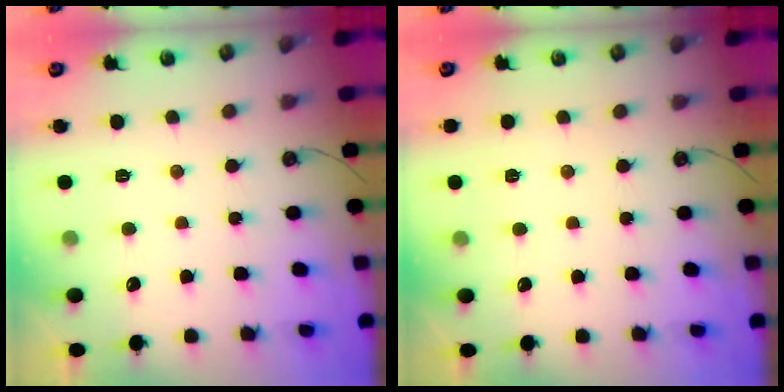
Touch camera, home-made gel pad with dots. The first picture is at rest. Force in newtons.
{"total": 10.2, "press": 2.1, "slide": 10.0}